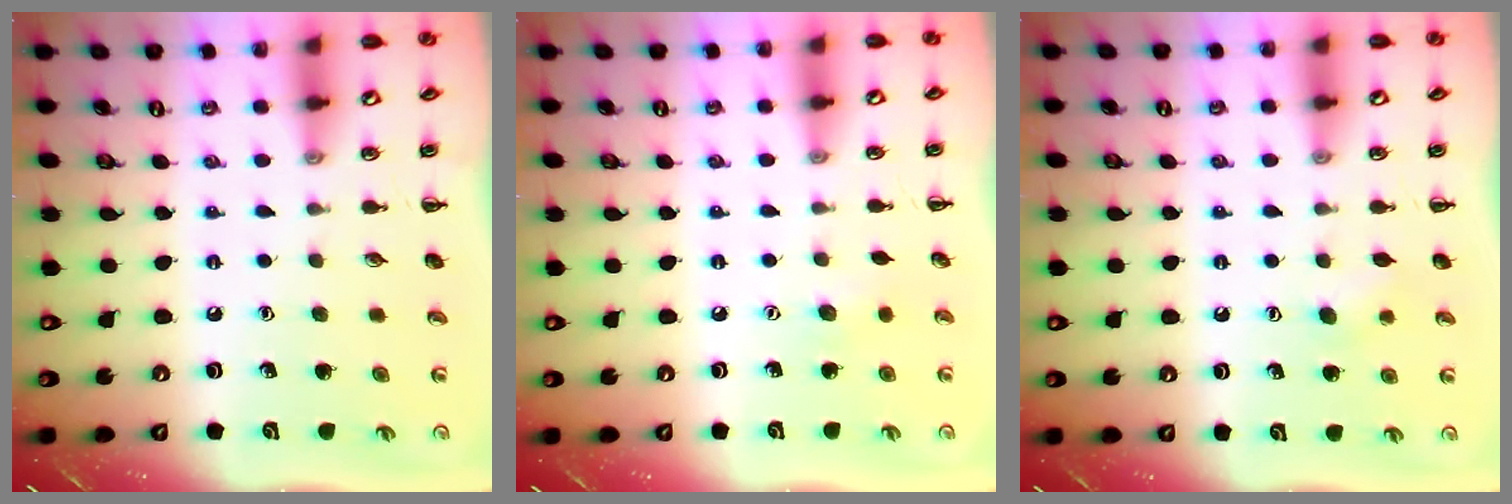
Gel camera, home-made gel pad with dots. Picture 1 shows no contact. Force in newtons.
{"total": 3.0, "press": 2.9, "slide": 0.6}
{"total": 3.0, "press": 2.9, "slide": 0.8}